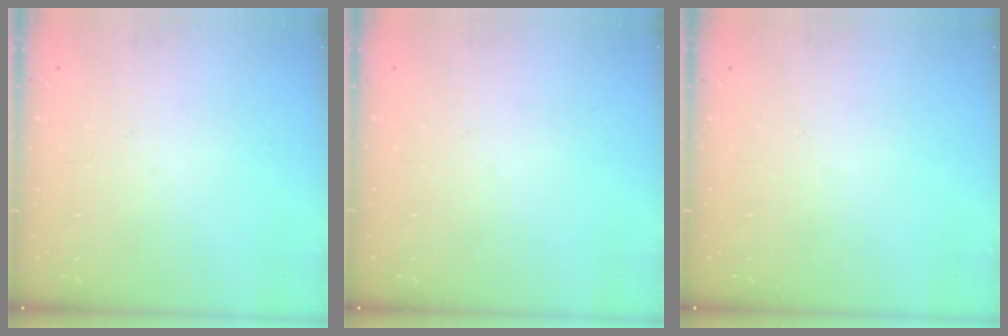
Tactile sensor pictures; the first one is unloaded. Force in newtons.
{"total": 0.0}
{"total": 0.0}